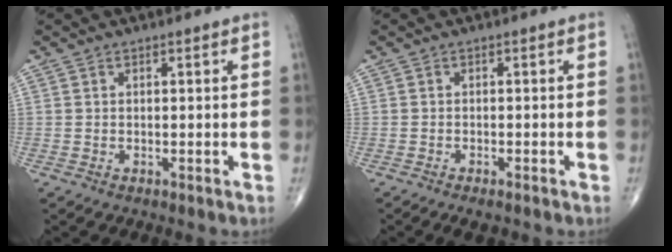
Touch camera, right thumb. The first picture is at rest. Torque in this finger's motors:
{"motor_torque": [0.56, 1.16, -0.11, -0.07, -0.02]}